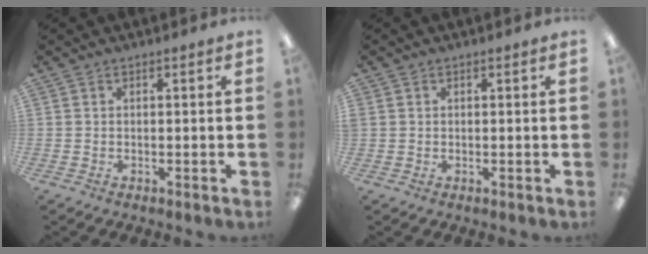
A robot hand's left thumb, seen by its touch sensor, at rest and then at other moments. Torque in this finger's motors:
{"motor_torque": [-0.17, 0.16, 0.18, -0.21, 0.02]}